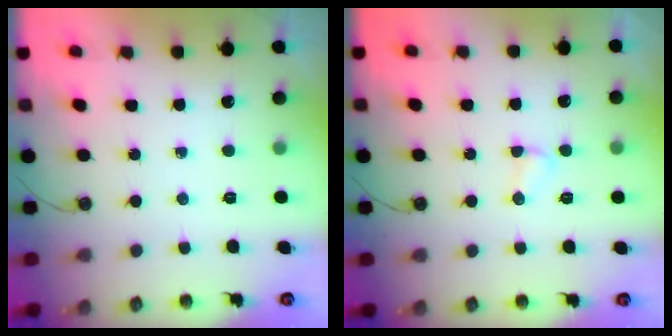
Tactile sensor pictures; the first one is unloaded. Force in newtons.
{"total": 2.6, "press": 2.6, "slide": 0.4}